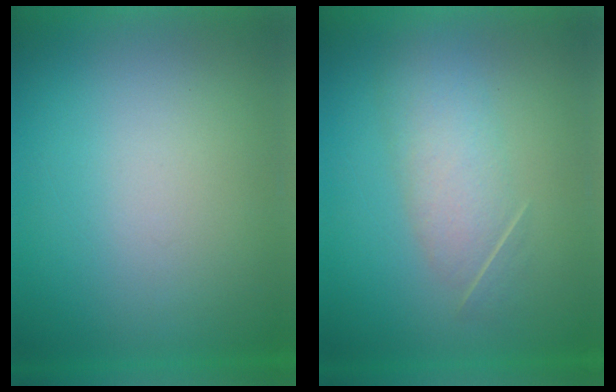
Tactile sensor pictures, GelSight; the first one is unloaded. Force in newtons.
{"total": 3.4}